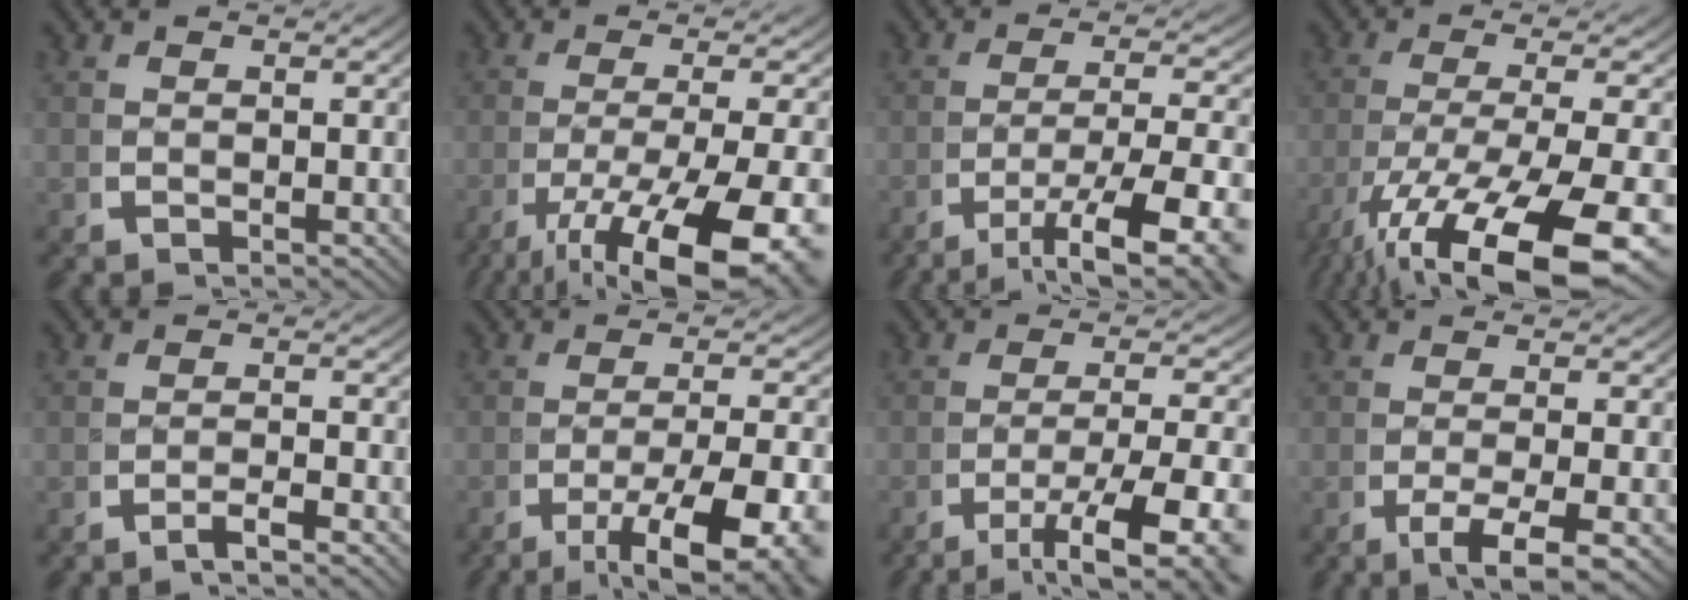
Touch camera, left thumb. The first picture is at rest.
{"total": 11.2, "force": [-4.8, 4.9, 8.9], "torque": [-0.166, -0.040, -0.050]}
{"total": 8.9, "force": [-3.9, 3.6, 7.2], "torque": [-0.122, -0.032, -0.042]}
{"total": 13.0, "force": [-5.6, 5.8, 10.2], "torque": [-0.202, -0.053, -0.050]}
{"total": 2.0, "force": [-1.4, 0.0, 1.4], "torque": [-0.023, 0.005, -0.033]}
{"total": 8.7, "force": [-3.4, 3.8, 7.1], "torque": [-0.123, -0.029, -0.040]}
{"total": 8.0, "force": [-3.4, 3.1, 6.5], "torque": [-0.109, -0.024, -0.040]}
{"total": 4.3, "force": [-2.1, 1.3, 3.5], "torque": [-0.071, -0.014, -0.026]}